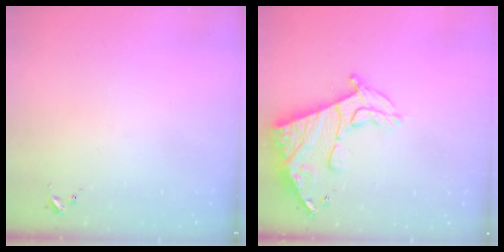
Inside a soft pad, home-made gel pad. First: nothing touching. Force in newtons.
{"total": 16.7, "press": 16.6, "slide": 1.4}